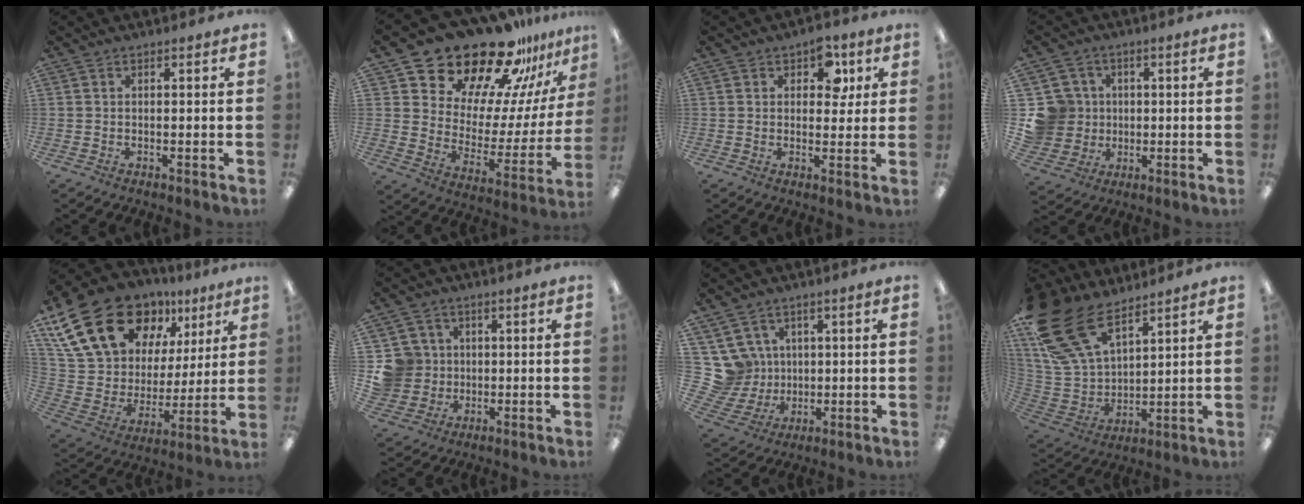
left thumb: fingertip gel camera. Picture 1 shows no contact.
{"total": 24.0, "force": [20.4, 9.9, 8.1], "torque": [-0.131, -0.160, 0.362]}
{"total": 7.3, "force": [3.2, 4.9, 4.3], "torque": [-0.048, -0.001, 0.051]}
{"total": 10.4, "force": [0.9, 10.2, 2.1], "torque": [-0.072, 0.008, 0.027]}
{"total": 25.2, "force": [14.7, 15.6, 13.2], "torque": [-0.255, -0.069, 0.281]}
{"total": 9.3, "force": [1.1, 9.1, 1.7], "torque": [-0.065, 0.009, 0.031]}
{"total": 10.3, "force": [3.2, 9.6, 2.1], "torque": [-0.089, -0.017, 0.071]}
{"total": 24.2, "force": [15.0, 13.2, 13.7], "torque": [-0.313, -0.075, 0.276]}